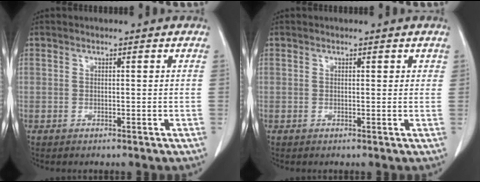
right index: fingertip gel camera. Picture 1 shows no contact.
{"total": 0.8, "force": [0.5, 0.4, 0.5], "torque": [-0.004, -0.001, 0.003]}